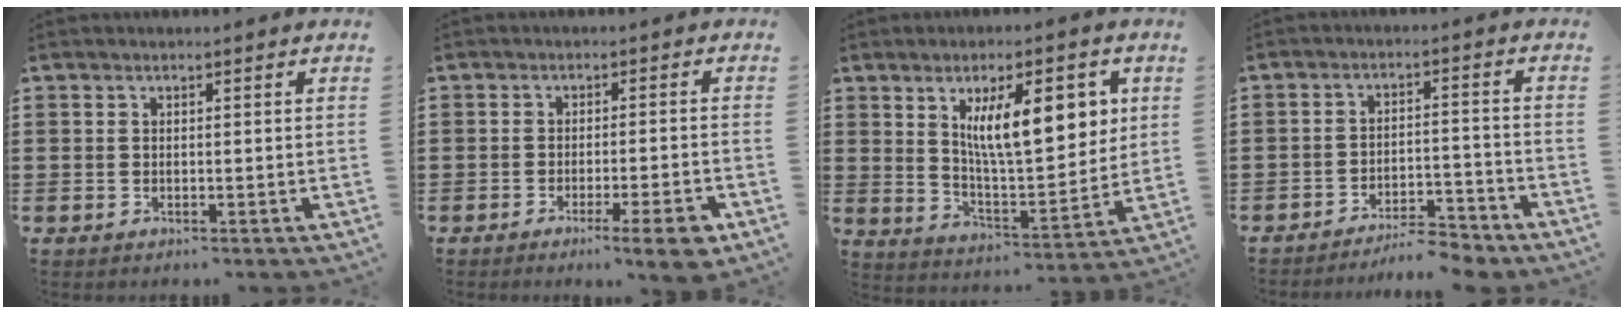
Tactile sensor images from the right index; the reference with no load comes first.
{"total": 5.1, "force": [-3.1, 0.3, 4.1], "torque": [-0.062, -0.007, -0.050]}
{"total": 12.5, "force": [4.2, 4.7, 10.8], "torque": [-0.180, 0.001, 0.068]}
{"total": 5.3, "force": [-5.1, 0.4, 1.3], "torque": [-0.023, 0.006, -0.103]}